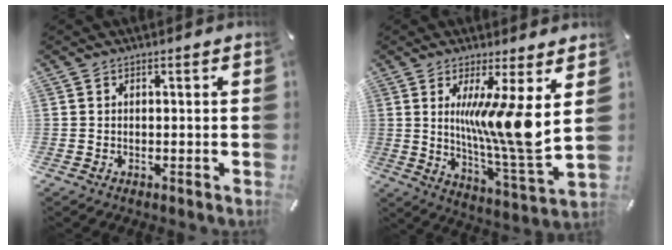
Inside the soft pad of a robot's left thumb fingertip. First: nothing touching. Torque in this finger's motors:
{"motor_torque": [0.10, 0.98, 2.15, -0.63, 0.27]}